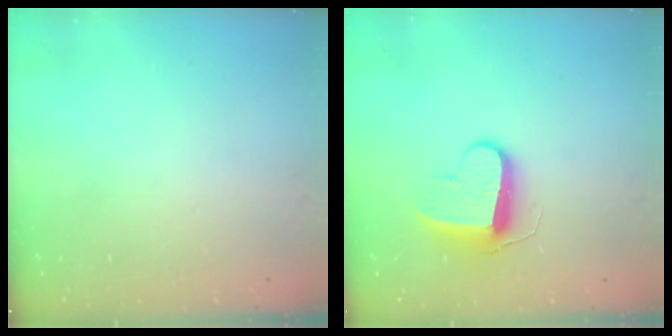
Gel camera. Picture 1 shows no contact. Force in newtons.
{"total": 9.0, "press": 9.0, "slide": 0.6}